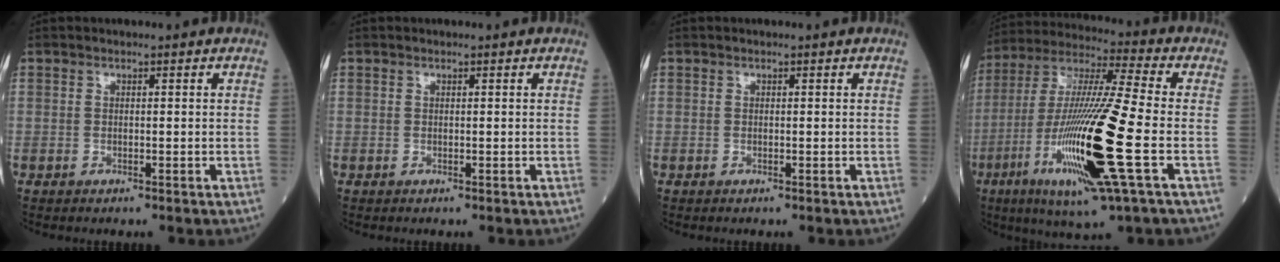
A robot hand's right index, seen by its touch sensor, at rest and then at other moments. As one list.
[{"total": 0.0}, {"total": 0.0}, {"total": 21.4, "force": [-6.2, 0.7, 20.5], "torque": [-0.427, -0.031, -0.120]}]